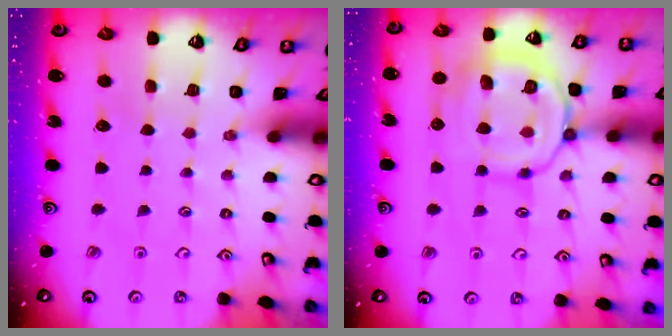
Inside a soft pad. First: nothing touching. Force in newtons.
{"total": 13.4, "press": 13.4, "slide": 1.2}